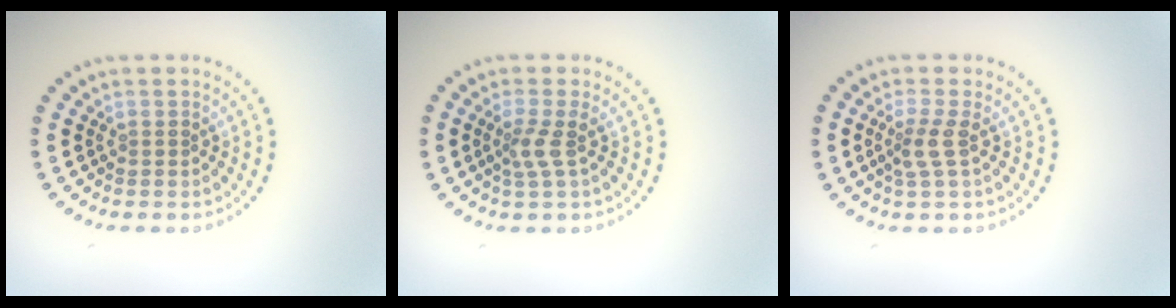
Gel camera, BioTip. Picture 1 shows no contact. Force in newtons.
{"total": 1.9, "press": 1.4, "slide": 1.3}
{"total": 1.9, "press": 1.5, "slide": 1.2}